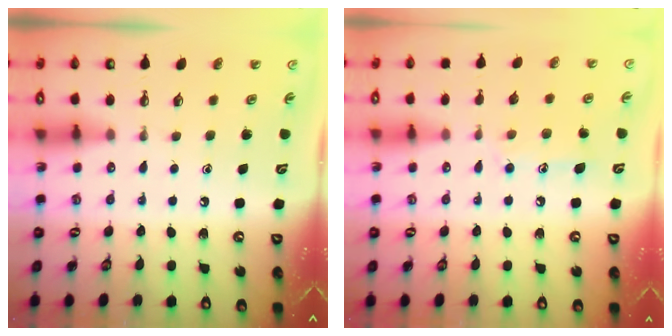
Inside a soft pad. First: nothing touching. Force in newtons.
{"total": 9.6, "press": 9.6, "slide": 0.6}